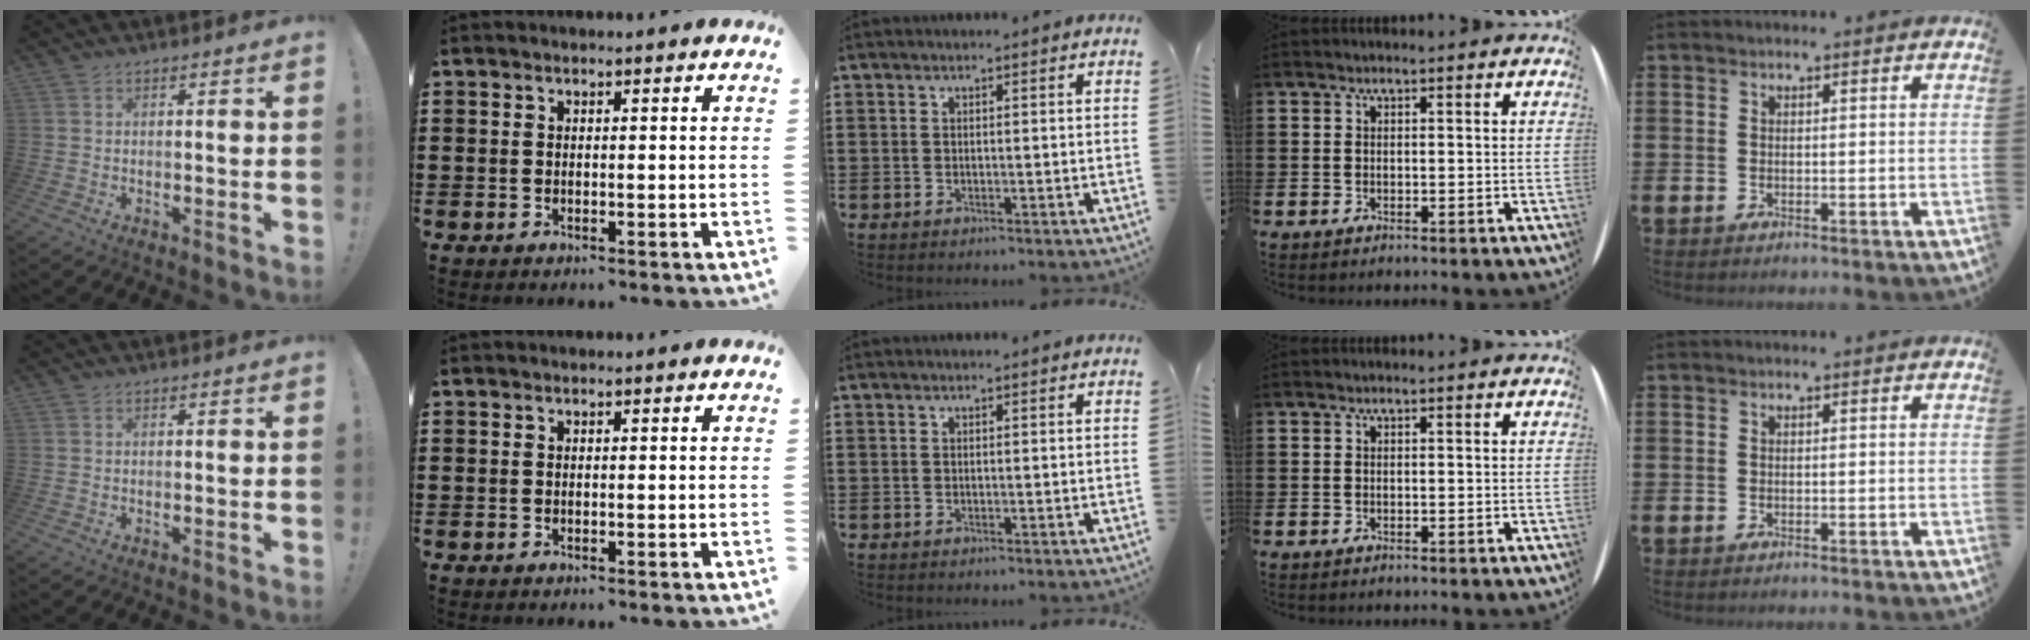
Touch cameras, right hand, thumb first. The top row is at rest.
{}